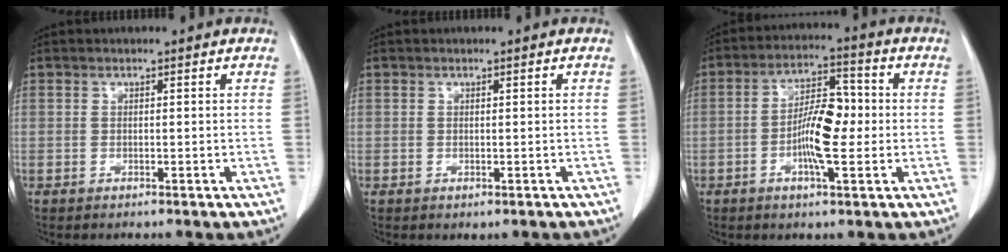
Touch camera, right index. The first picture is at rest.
{"total": 0.7, "force": [-0.1, 0.6, 0.1], "torque": [-0.001, 0.003, 0.000]}
{"total": 8.6, "force": [-1.1, 2.4, 8.1], "torque": [-0.149, 0.013, -0.021]}